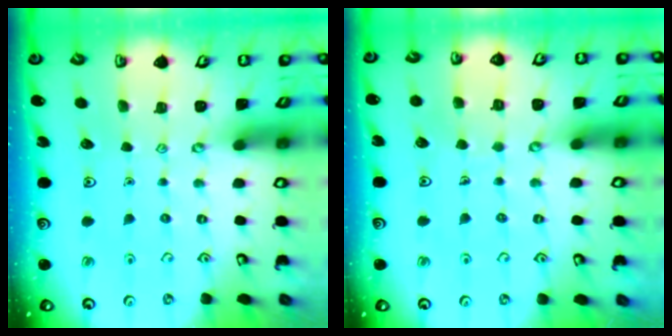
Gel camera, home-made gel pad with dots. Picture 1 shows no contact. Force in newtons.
{"total": 4.1, "press": 4.1, "slide": 0.2}